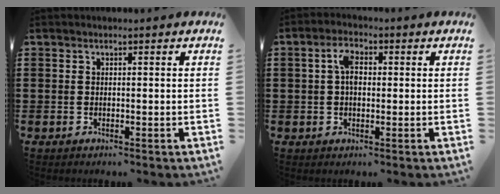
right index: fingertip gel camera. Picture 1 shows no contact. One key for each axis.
{"total": 3.9, "fx": 0.5, "fy": 2.1, "fz": 3.2, "tx": -0.067, "ty": 0.011, "tz": 0.007}